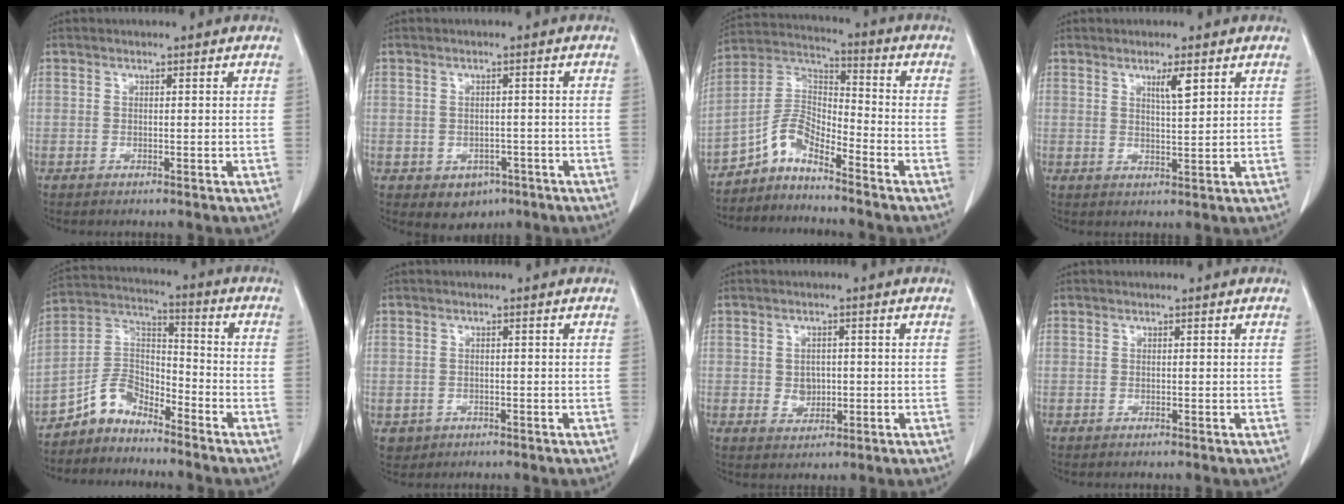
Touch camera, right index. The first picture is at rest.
{"total": 4.0, "force": [-1.9, 3.1, 1.7], "torque": [-0.016, 0.004, -0.013]}
{"total": 7.0, "force": [-5.8, 2.1, 3.4], "torque": [-0.071, 0.027, -0.116]}
{"total": 3.3, "force": [1.8, 0.2, 2.8], "torque": [-0.049, -0.003, 0.031]}
{"total": 7.4, "force": [-6.3, 3.4, 1.9], "torque": [-0.034, 0.032, -0.125]}
{"total": 2.3, "force": [-0.7, 2.2, 0.2], "torque": [-0.001, 0.005, -0.007]}
{"total": 3.1, "force": [-0.1, 2.5, 1.9], "torque": [-0.024, 0.002, 0.009]}
{"total": 0.0}